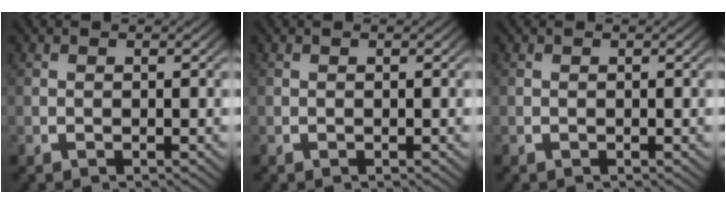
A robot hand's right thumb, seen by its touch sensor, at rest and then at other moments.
{"total": 0.0}
{"total": 0.0}